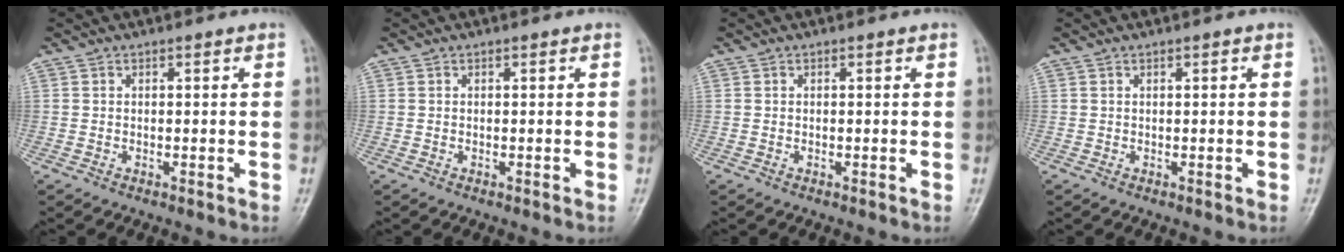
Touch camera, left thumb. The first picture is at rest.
{"total": 0.0}
{"total": 0.0}
{"total": 0.0}